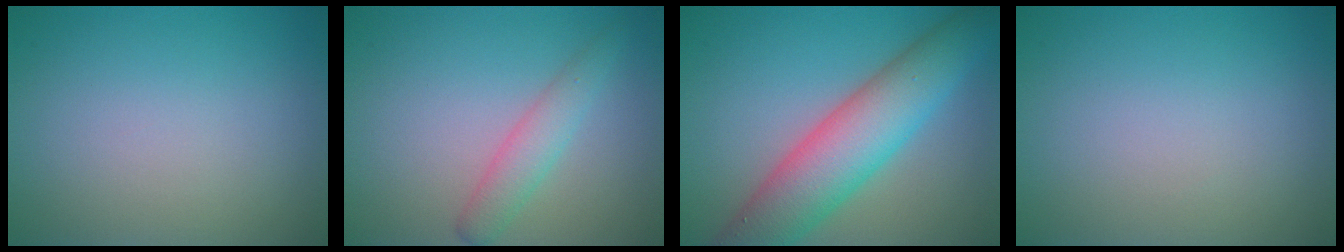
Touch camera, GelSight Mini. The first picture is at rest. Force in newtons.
{"total": 1.7, "press": 1.7, "slide": 0.1}
{"total": 8.4, "press": 8.4, "slide": 0.3}
{"total": 0.0}